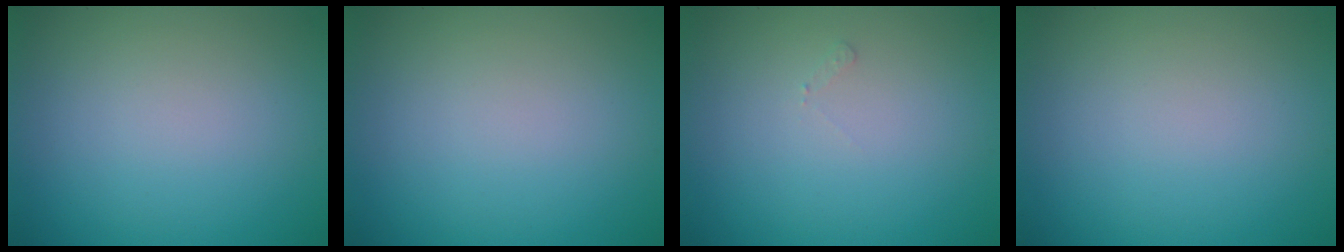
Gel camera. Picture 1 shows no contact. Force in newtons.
{"total": 0.0}
{"total": 0.5, "press": 0.5, "slide": 0.2}
{"total": 0.0}